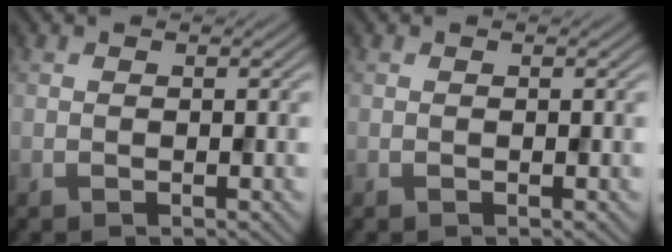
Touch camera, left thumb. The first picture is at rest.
{"total": 0.0}